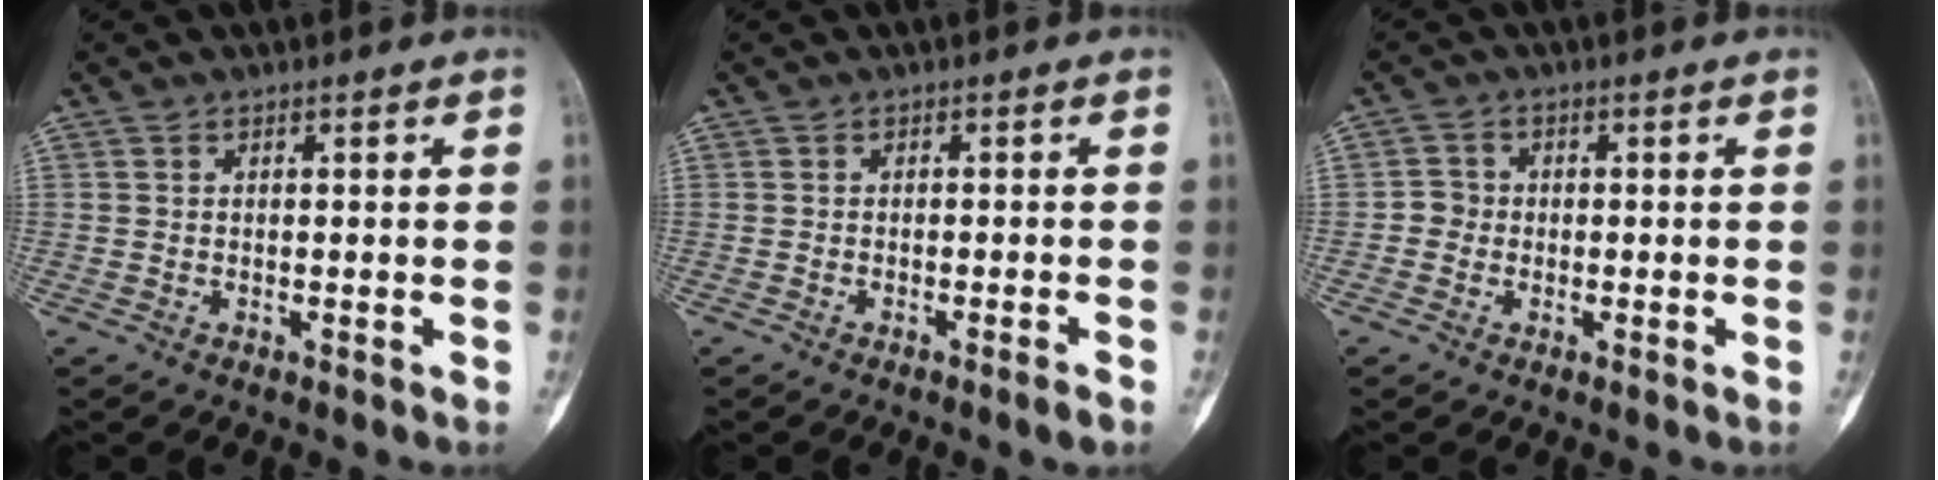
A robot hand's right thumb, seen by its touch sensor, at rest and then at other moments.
{"total": 1.6, "force": [-1.1, -0.1, 1.2], "torque": [-0.026, -0.001, -0.019]}
{"total": 2.4, "force": [-0.5, 2.3, 0.6], "torque": [0.003, 0.009, -0.018]}